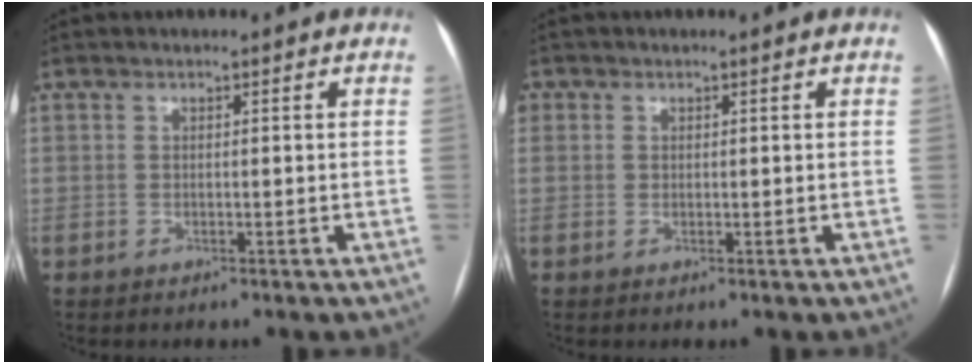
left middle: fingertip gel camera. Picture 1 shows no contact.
{"total": 1.1, "force": [0.3, 1.1, 0.2], "torque": [0.006, 0.002, 0.002]}